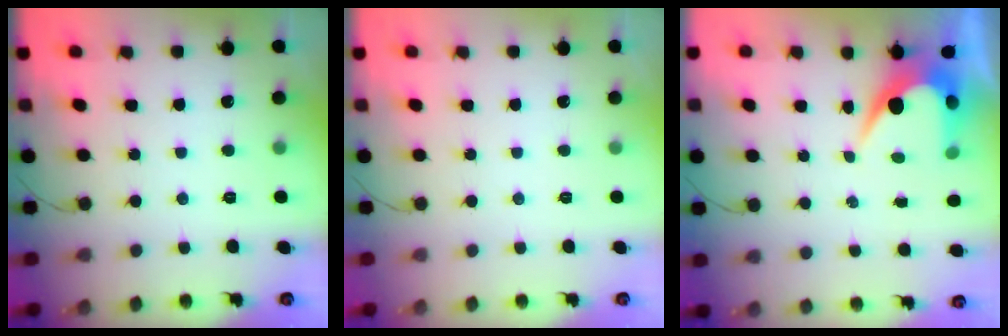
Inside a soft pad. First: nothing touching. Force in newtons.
{"total": 0.0}
{"total": 6.8, "press": 6.8, "slide": 0.4}